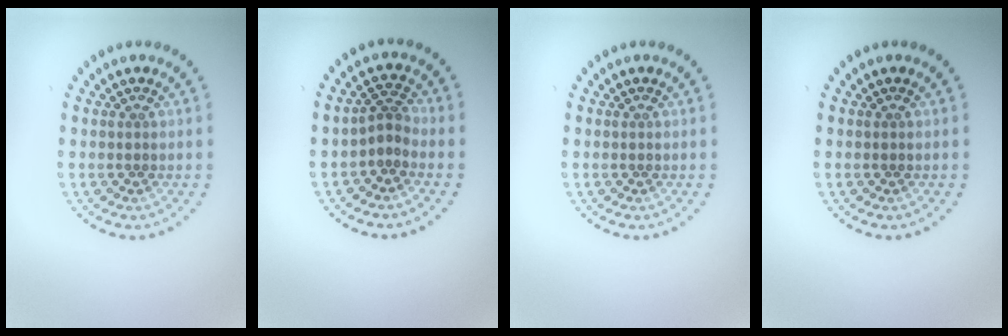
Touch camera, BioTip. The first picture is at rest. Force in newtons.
{"total": 1.9, "press": 1.2, "slide": 1.5}
{"total": 0.0}
{"total": 0.0}